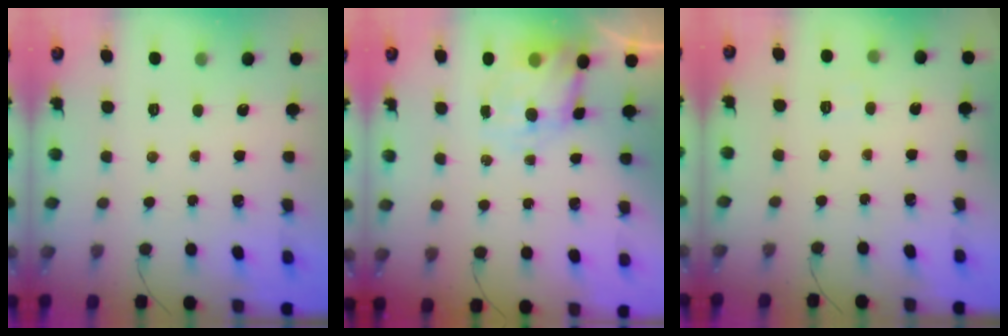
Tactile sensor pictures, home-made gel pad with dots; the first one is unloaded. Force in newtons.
{"total": 6.9, "press": 6.8, "slide": 1.1}
{"total": 3.8, "press": 3.7, "slide": 0.9}